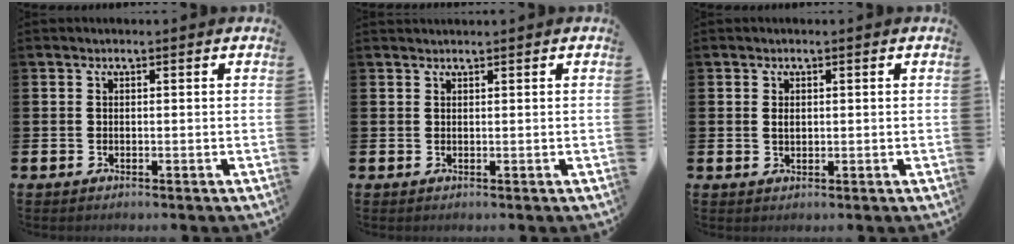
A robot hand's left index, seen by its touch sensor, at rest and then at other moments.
{"total": 0.7, "force": [0.7, -0.1, -0.1], "torque": [0.005, -0.003, 0.013]}
{"total": 1.0, "force": [0.5, 0.6, 0.6], "torque": [-0.001, 0.000, 0.006]}